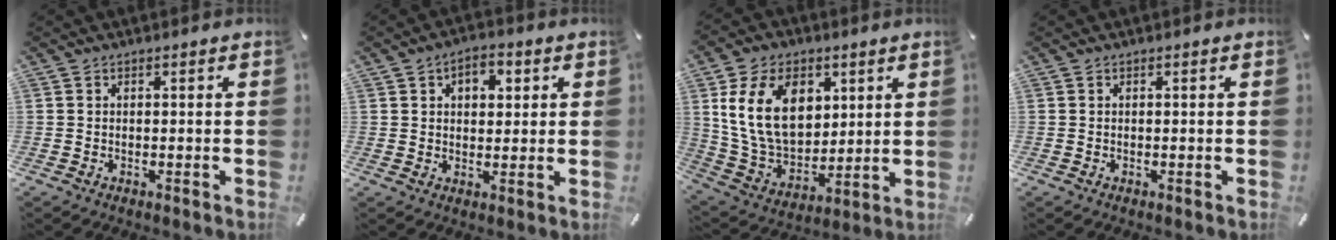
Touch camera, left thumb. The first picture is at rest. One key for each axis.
{"total": 5.0, "fx": 1.7, "fy": 3.7, "fz": 2.9, "tx": -0.031, "ty": -0.001, "tz": 0.021}
{"total": 17.9, "fx": 5.6, "fy": 12.8, "fz": 11.2, "tx": -0.231, "ty": -0.009, "tz": 0.102}
{"total": 0.0}